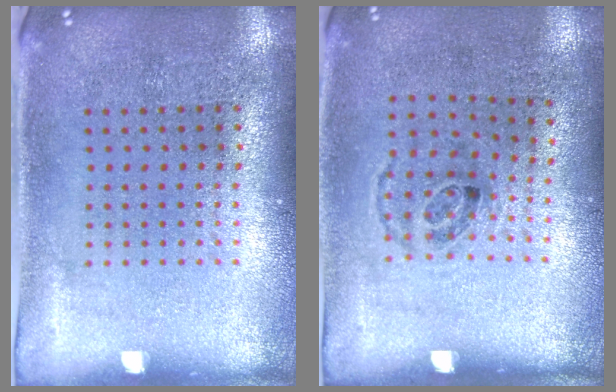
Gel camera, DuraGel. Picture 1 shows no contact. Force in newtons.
{"total": 1.0, "press": 0.7, "slide": 0.7}